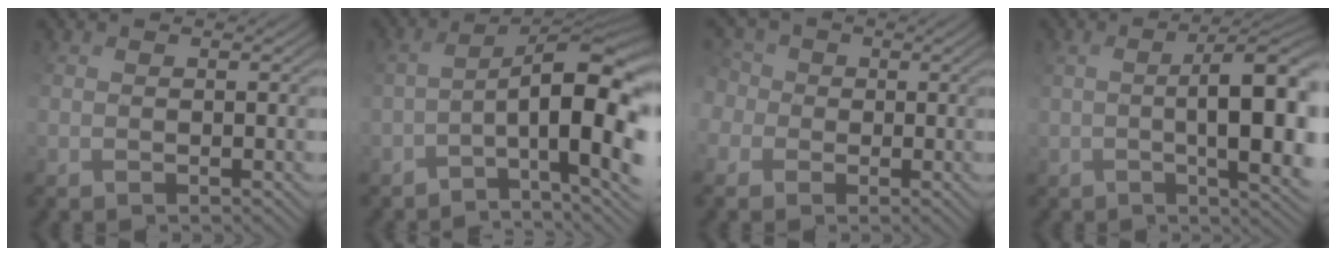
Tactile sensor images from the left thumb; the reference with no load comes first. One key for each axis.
{"total": 12.8, "fx": -4.0, "fy": 4.1, "fz": 11.4, "tx": -0.177, "ty": 0.003, "tz": -0.043}
{"total": 4.6, "fx": -0.4, "fy": 4.4, "fz": 1.4, "tx": -0.077, "ty": 0.009, "tz": -0.008}
{"total": 11.2, "fx": -0.7, "fy": 3.6, "fz": 10.6, "tx": -0.140, "ty": -0.003, "tz": 0.010}